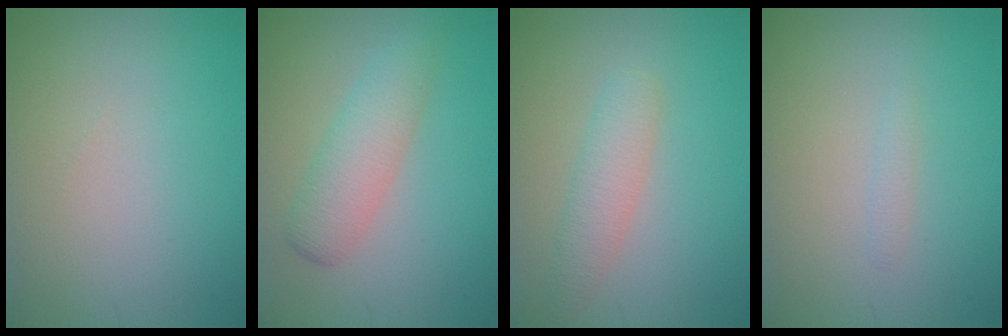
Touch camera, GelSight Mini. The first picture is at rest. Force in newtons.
{"total": 3.6, "press": 3.6, "slide": 0.1}
{"total": 2.7, "press": 2.7, "slide": 0.1}
{"total": 0.6, "press": 0.6, "slide": 0.1}